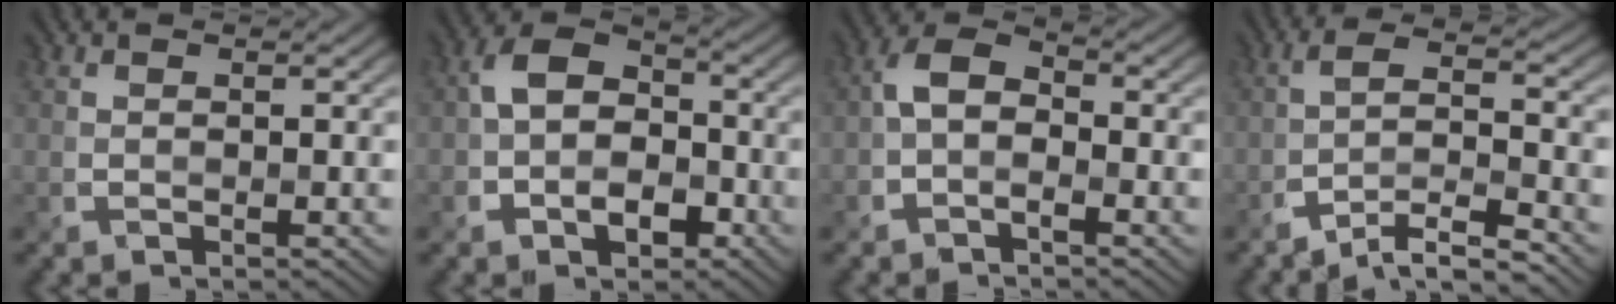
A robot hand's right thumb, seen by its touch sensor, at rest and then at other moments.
{"total": 6.2, "force": [-1.8, 4.5, 3.9], "torque": [-0.071, 0.005, -0.037]}
{"total": 3.3, "force": [-1.2, 1.9, 2.4], "torque": [-0.053, 0.013, -0.030]}
{"total": 6.9, "force": [-5.0, 1.3, 4.6], "torque": [-0.071, 0.015, -0.094]}